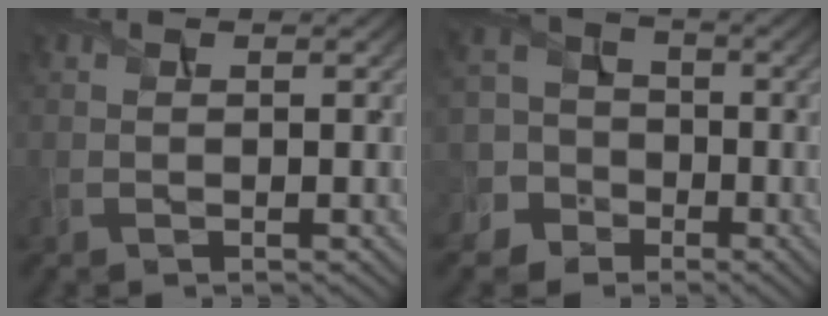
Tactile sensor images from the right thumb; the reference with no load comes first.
{"total": 8.7, "force": [-3.7, 7.5, 2.3], "torque": [-0.075, -0.017, -0.098]}